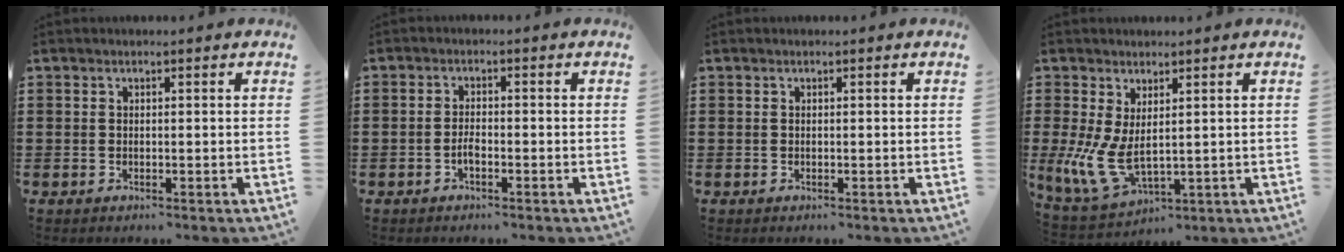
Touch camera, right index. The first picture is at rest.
{"total": 1.8, "force": [-1.0, 0.7, 1.4], "torque": [-0.028, 0.002, -0.018]}
{"total": 0.0}
{"total": 7.2, "force": [0.4, 3.8, 6.1], "torque": [-0.154, -0.014, 0.011]}